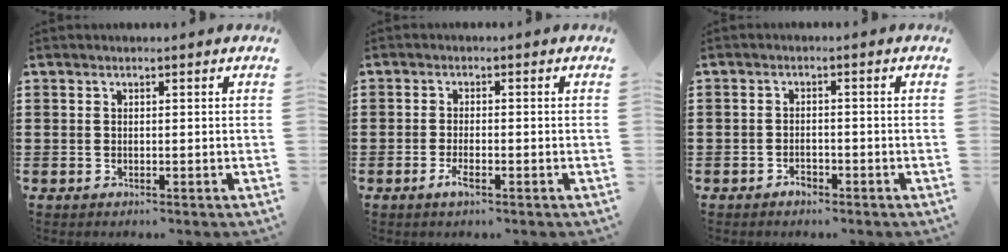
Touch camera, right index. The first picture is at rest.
{"total": 2.3, "force": [-1.2, 0.6, 1.9], "torque": [-0.046, -0.008, -0.025]}
{"total": 1.5, "force": [-1.2, 0.8, 0.5], "torque": [-0.014, -0.002, -0.025]}